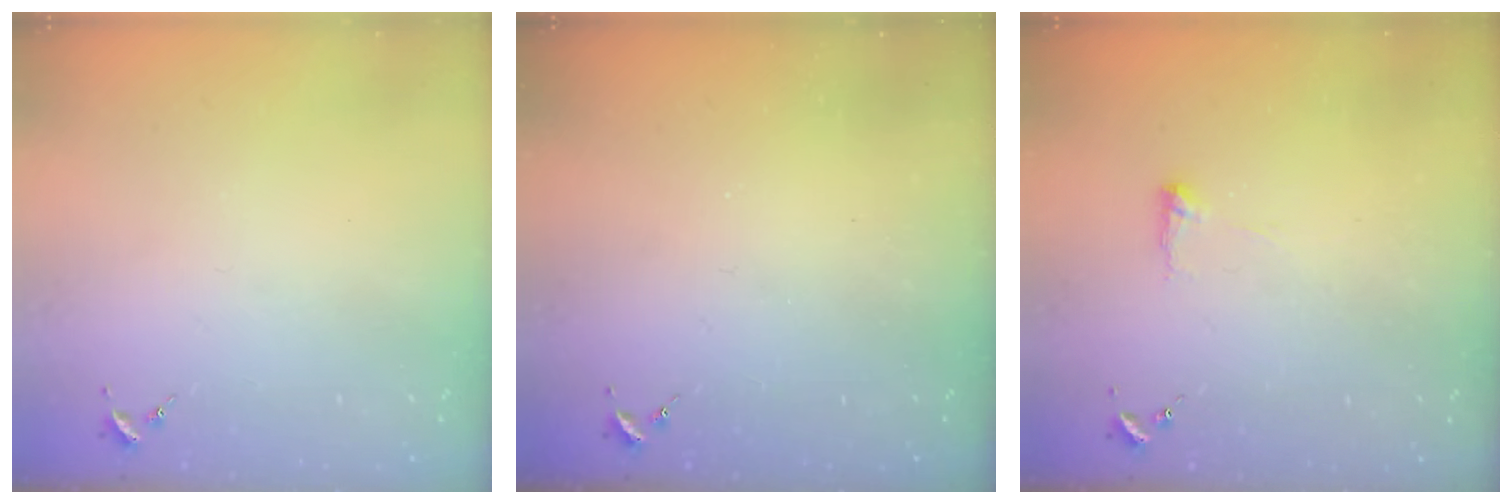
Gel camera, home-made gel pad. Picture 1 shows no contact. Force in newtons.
{"total": 0.0}
{"total": 4.2, "press": 4.2, "slide": 0.7}